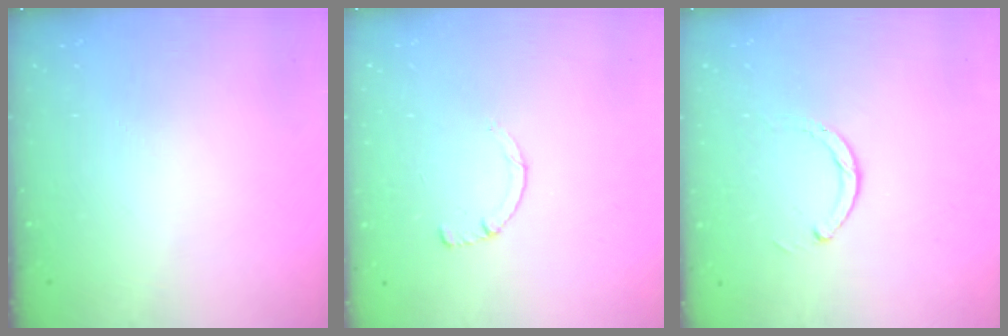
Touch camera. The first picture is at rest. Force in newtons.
{"total": 2.6, "press": 2.5, "slide": 0.3}
{"total": 2.3, "press": 2.3, "slide": 0.3}